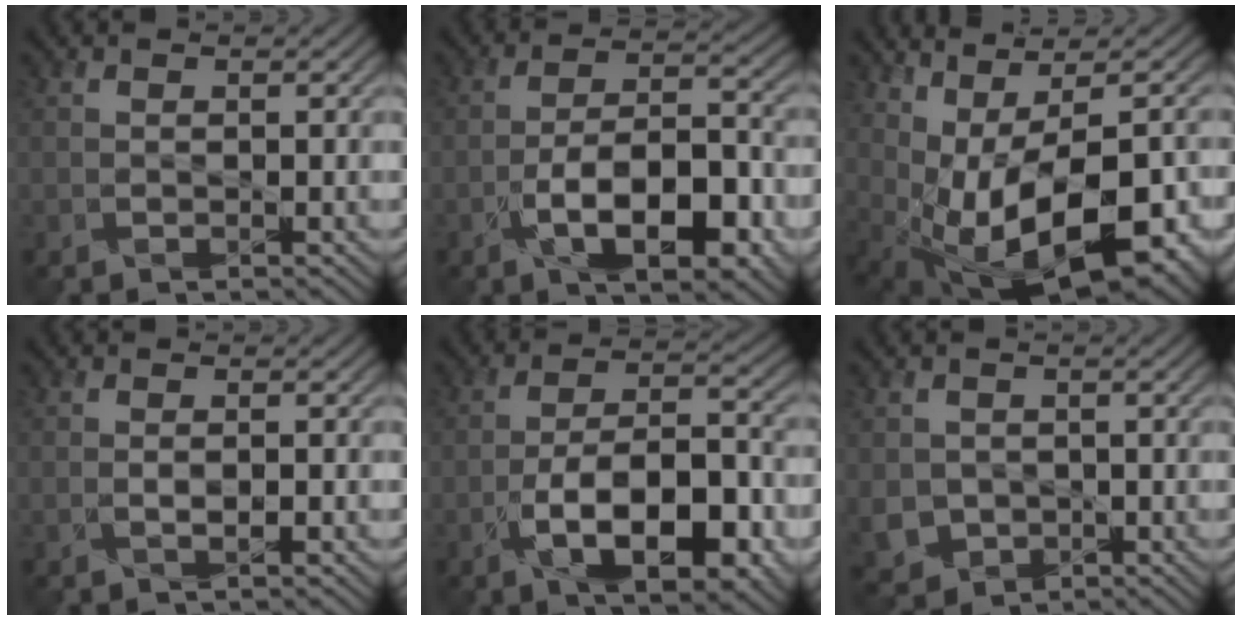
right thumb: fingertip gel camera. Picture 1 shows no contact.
{"total": 11.2, "force": [-4.9, 4.7, 8.9], "torque": [-0.153, -0.001, -0.084]}
{"total": 15.5, "force": [-1.9, 7.1, 13.7], "torque": [-0.195, -0.017, 0.005]}
{"total": 1.1, "force": [-0.7, 0.2, 0.9], "torque": [-0.021, -0.001, -0.013]}
{"total": 12.4, "force": [-5.4, 5.2, 9.9], "torque": [-0.171, -0.003, -0.091]}
{"total": 3.7, "force": [-0.6, 3.5, 1.2], "torque": [-0.053, -0.021, -0.013]}